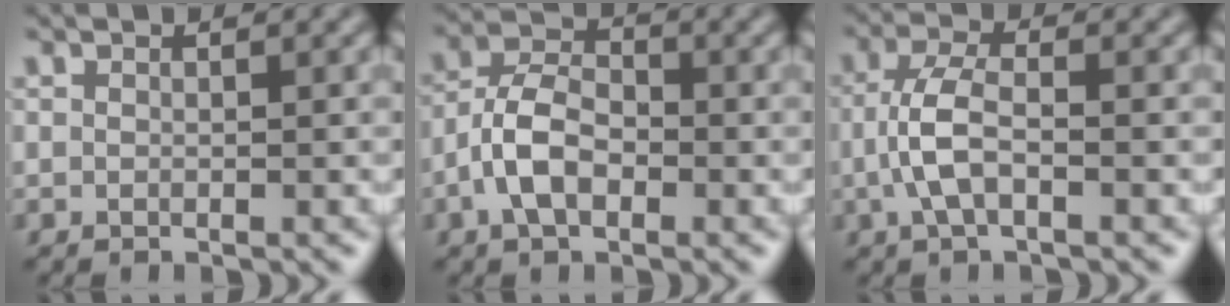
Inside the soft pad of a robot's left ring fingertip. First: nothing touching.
{"total": 4.5, "force": [-1.6, 2.6, 3.3], "torque": [-0.062, 0.010, -0.040]}
{"total": 3.9, "force": [-0.9, 1.7, 3.4], "torque": [-0.075, 0.007, -0.023]}